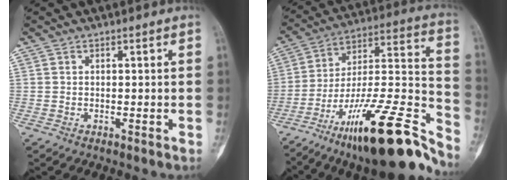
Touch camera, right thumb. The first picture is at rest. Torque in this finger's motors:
{"motor_torque": [1.33, -0.28, 1.57, -1.20, 0.14]}